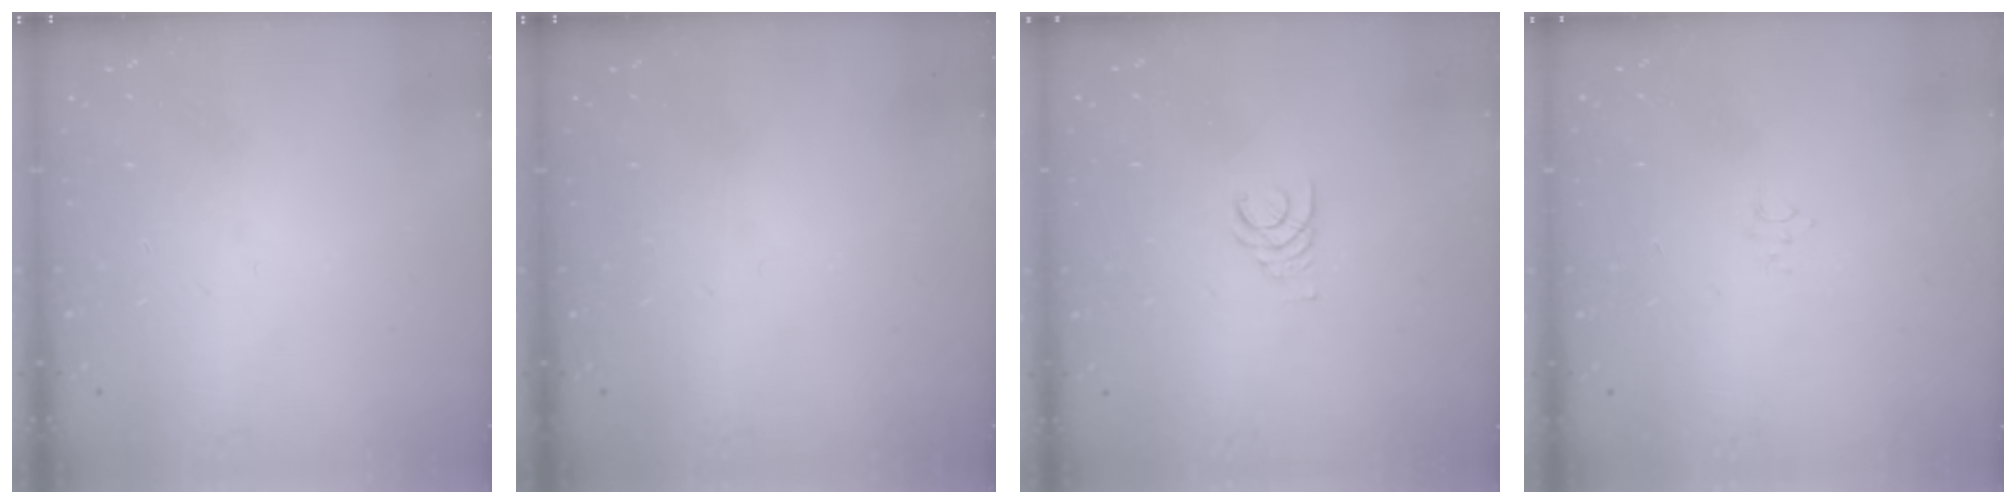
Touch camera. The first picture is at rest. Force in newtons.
{"total": 0.0}
{"total": 1.7, "press": 1.7, "slide": 0.2}
{"total": 4.1, "press": 4.1, "slide": 0.6}